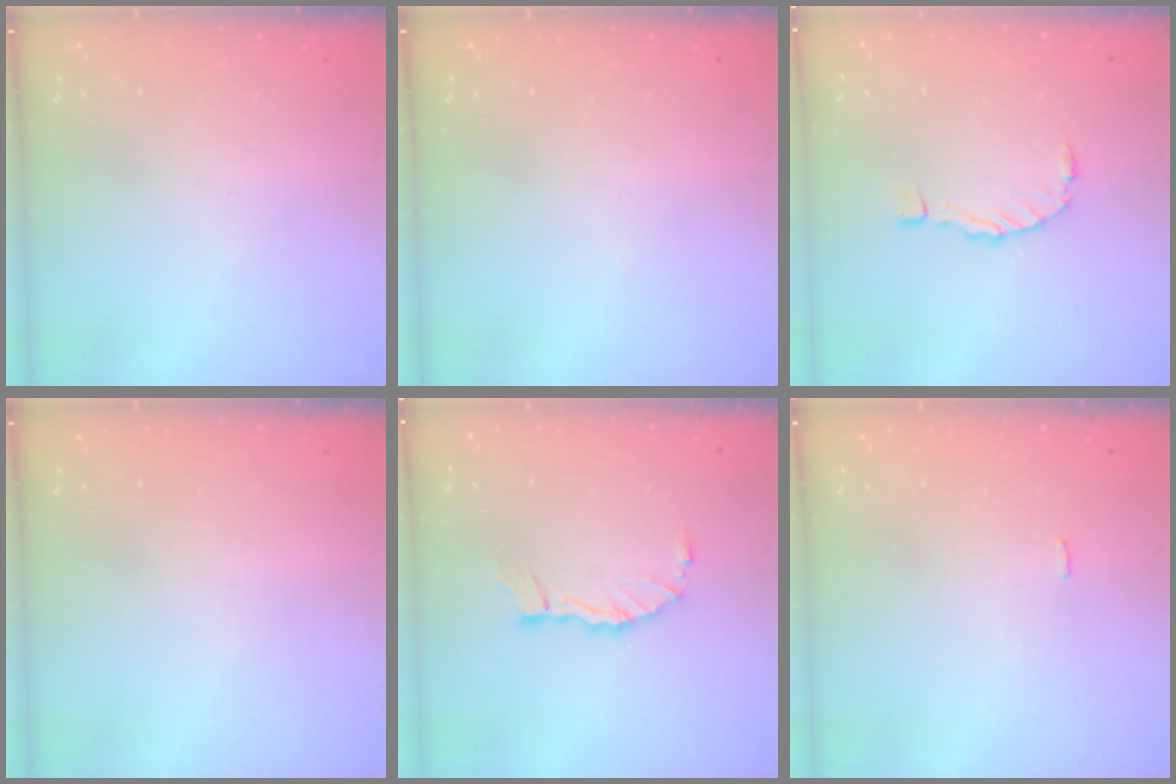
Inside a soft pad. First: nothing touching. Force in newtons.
{"total": 0.0}
{"total": 0.0}
{"total": 0.0}
{"total": 5.7, "press": 5.7, "slide": 0.1}
{"total": 0.5, "press": 0.4, "slide": 0.3}